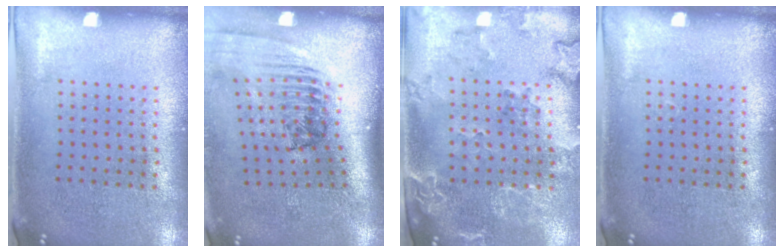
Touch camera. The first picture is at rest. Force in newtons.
{"total": 2.5, "press": 1.7, "slide": 1.8}
{"total": 2.0, "press": 1.9, "slide": 0.7}
{"total": 0.0}